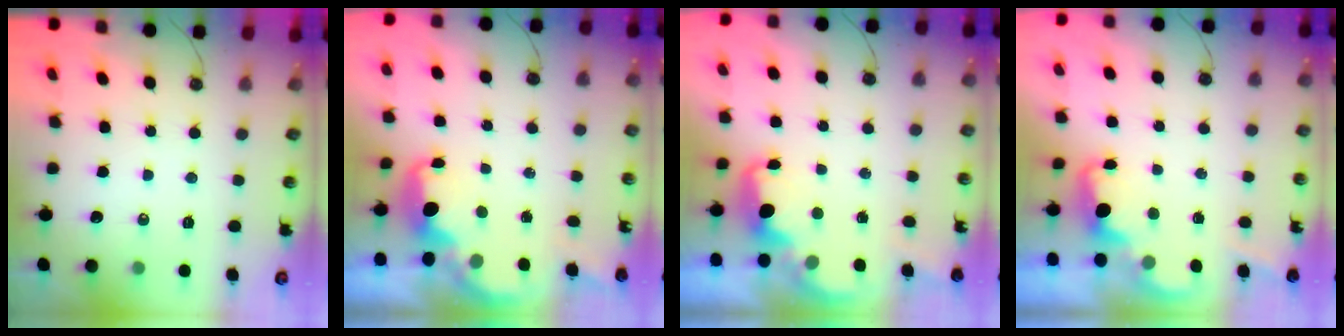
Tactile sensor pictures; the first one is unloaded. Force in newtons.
{"total": 2.9, "press": 2.9, "slide": 0.5}
{"total": 2.1, "press": 2.0, "slide": 0.6}
{"total": 2.0, "press": 2.0, "slide": 0.6}